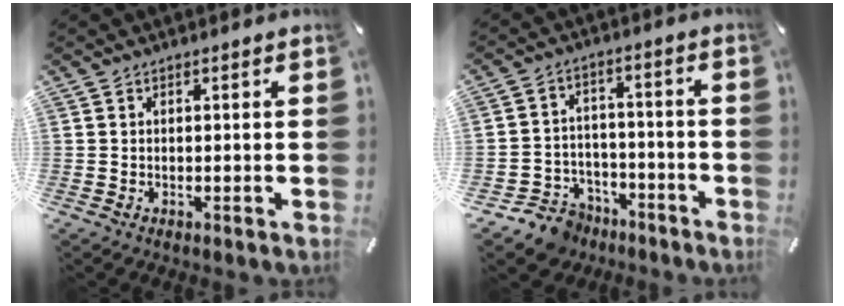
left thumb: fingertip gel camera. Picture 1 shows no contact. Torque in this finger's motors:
{"motor_torque": [-0.74, 0.74, 0.01, 0.04, 0.00]}